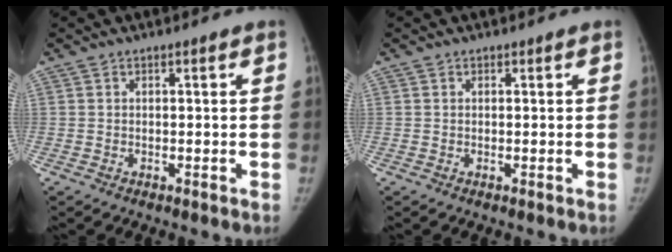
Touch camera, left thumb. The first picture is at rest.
{"total": 0.0}